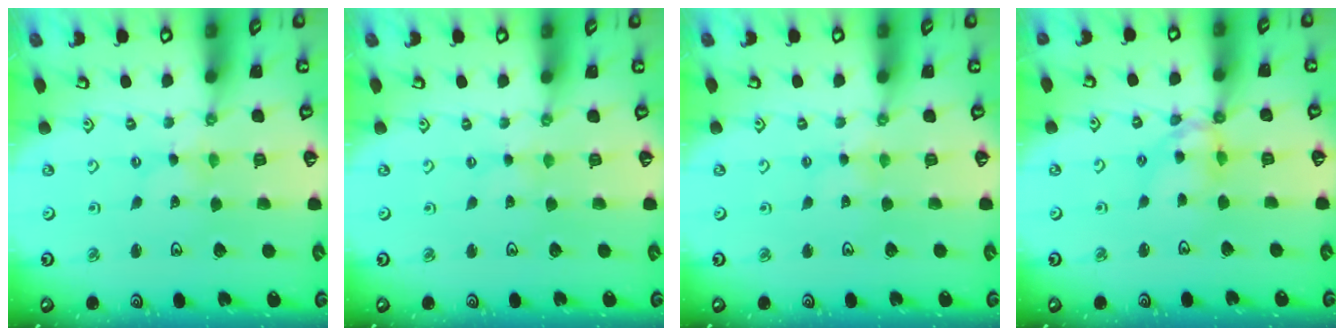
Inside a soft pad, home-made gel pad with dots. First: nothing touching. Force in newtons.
{"total": 1.4, "press": 1.4, "slide": 0.3}
{"total": 2.2, "press": 2.1, "slide": 0.4}
{"total": 10.9, "press": 10.8, "slide": 1.3}